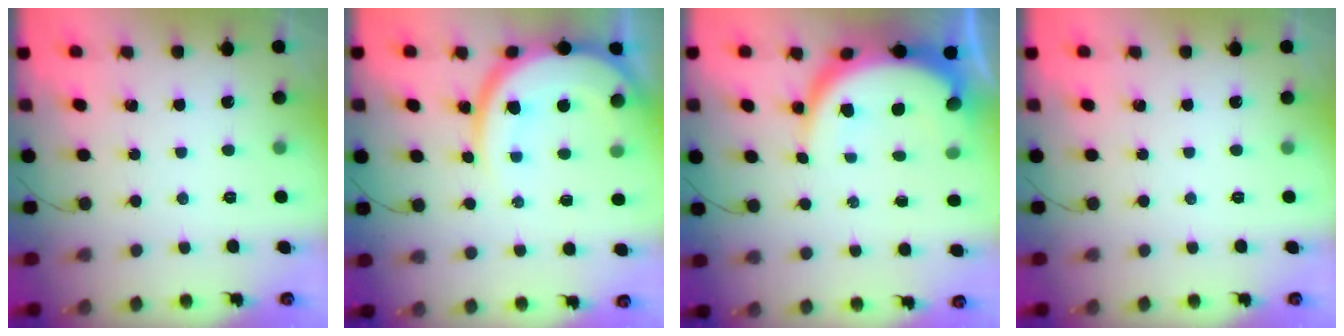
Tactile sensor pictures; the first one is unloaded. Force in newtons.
{"total": 15.1, "press": 14.9, "slide": 2.2}
{"total": 10.2, "press": 10.2, "slide": 1.0}
{"total": 0.0}